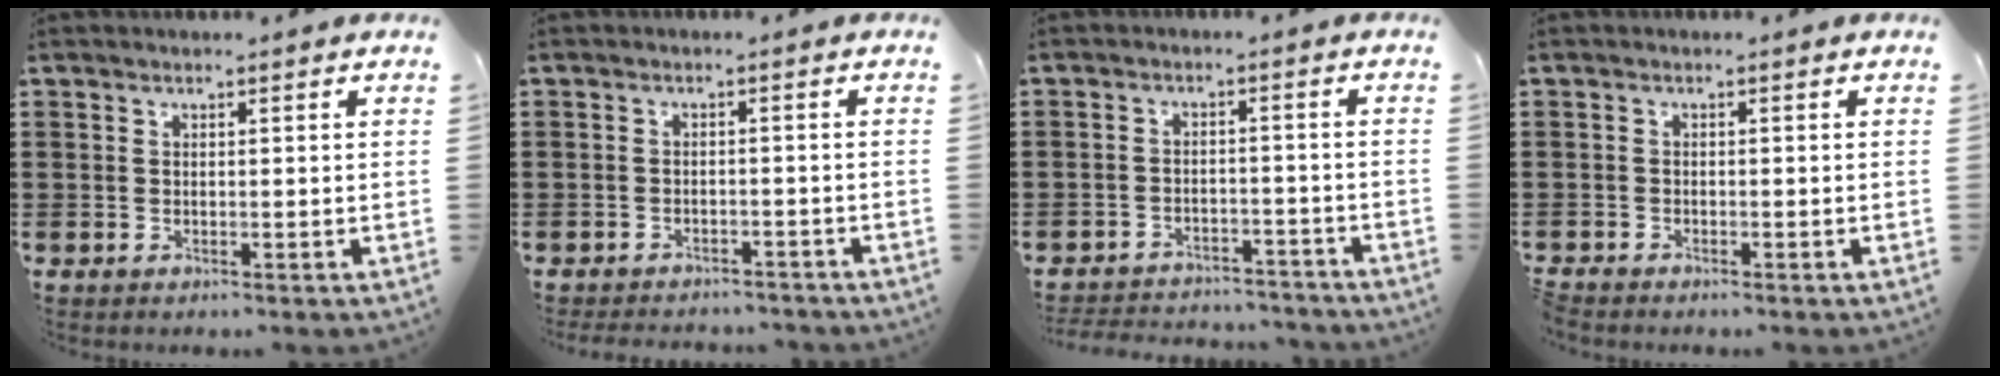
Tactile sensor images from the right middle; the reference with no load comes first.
{"total": 2.3, "force": [-2.2, 0.2, -0.2], "torque": [-0.004, -0.001, -0.051]}
{"total": 3.7, "force": [-3.7, 0.5, -0.2], "torque": [-0.004, -0.001, -0.079]}
{"total": 0.8, "force": [-0.8, 0.1, 0.0], "torque": [-0.001, 0.002, -0.018]}